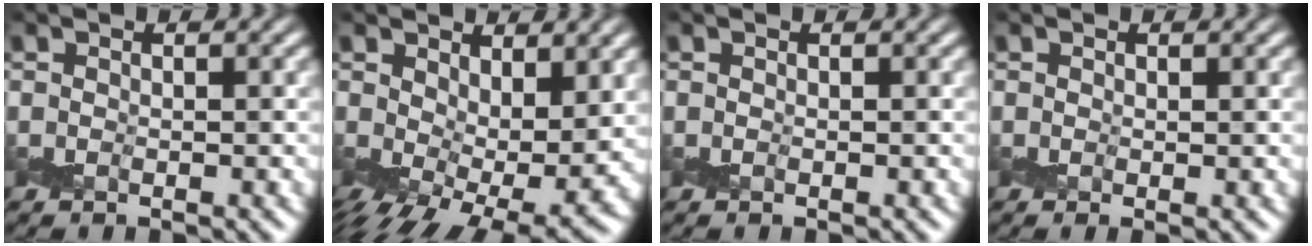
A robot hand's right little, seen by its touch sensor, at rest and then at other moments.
{"total": 11.2, "force": [1.3, 5.9, 9.4], "torque": [-0.147, -0.036, 0.047]}
{"total": 0.0}
{"total": 0.6, "force": [0.2, 0.3, 0.5], "torque": [-0.011, -0.004, 0.005]}